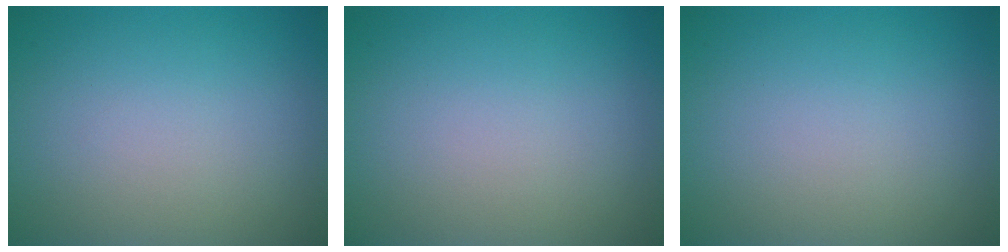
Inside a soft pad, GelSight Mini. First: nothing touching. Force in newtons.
{"total": 0.0}
{"total": 0.0}